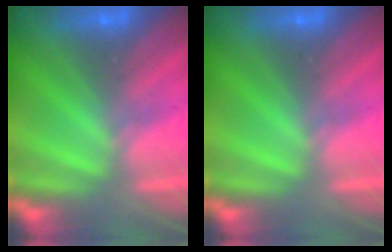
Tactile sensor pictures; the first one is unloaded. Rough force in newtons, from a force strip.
{"total": 0.0}